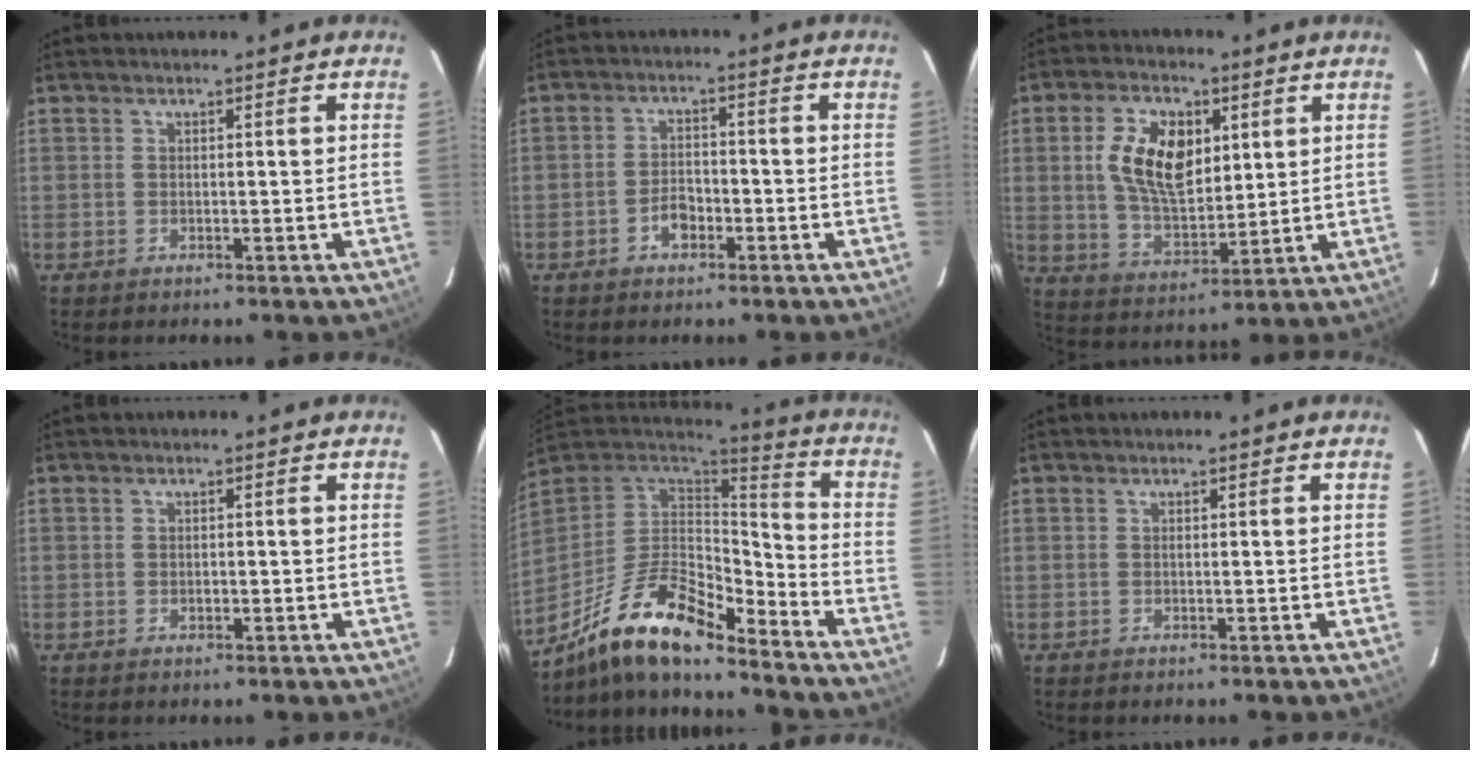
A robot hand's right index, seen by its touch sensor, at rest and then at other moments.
{"total": 3.7, "force": [-2.0, 2.3, 2.0], "torque": [-0.042, 0.008, -0.033]}
{"total": 12.8, "force": [3.4, 7.3, 10.0], "torque": [-0.184, 0.013, 0.073]}
{"total": 0.9, "force": [-0.2, 0.8, 0.4], "torque": [-0.006, 0.001, -0.003]}
{"total": 17.8, "force": [-13.1, 5.0, 11.0], "torque": [-0.224, -0.014, -0.248]}
{"total": 0.0}